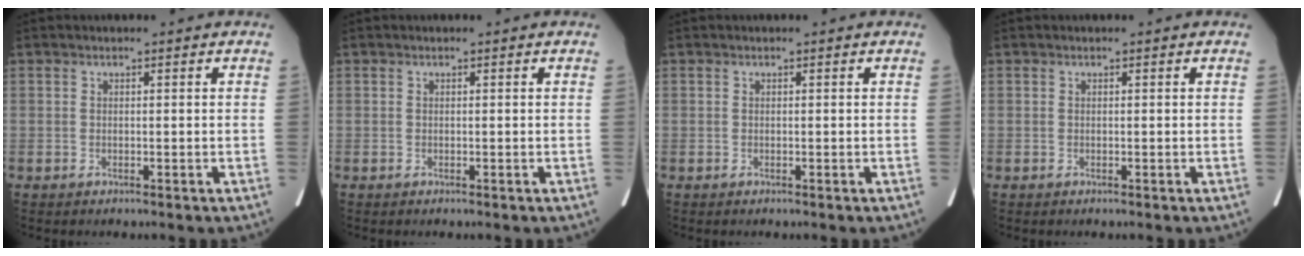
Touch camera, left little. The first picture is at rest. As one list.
[{"total": 0.0}, {"total": 0.0}, {"total": 0.0}]